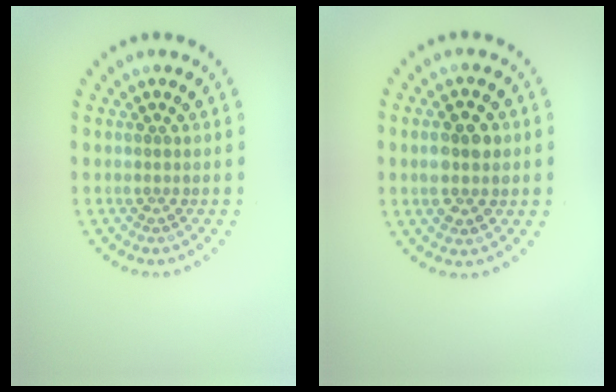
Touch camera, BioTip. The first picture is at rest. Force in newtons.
{"total": 3.8, "press": 3.8, "slide": 0.4}